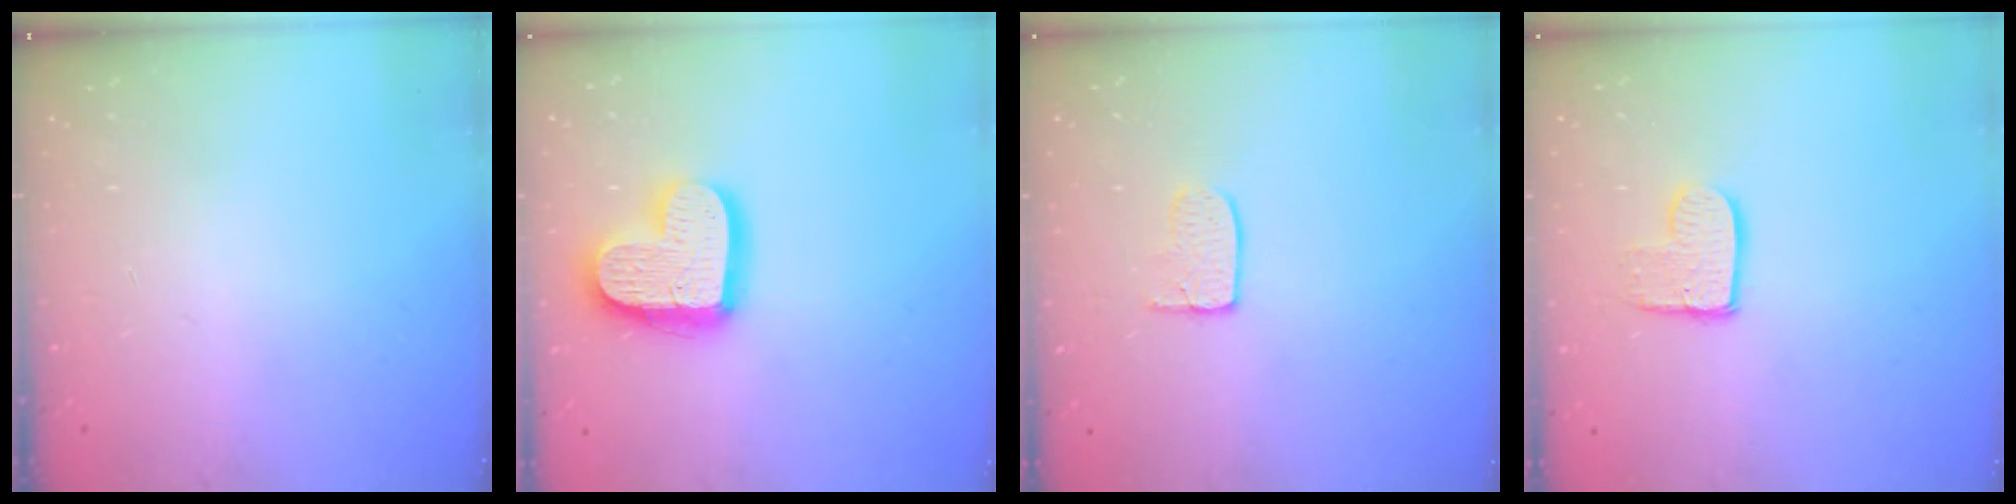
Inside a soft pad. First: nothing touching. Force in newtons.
{"total": 16.4, "press": 16.4, "slide": 1.0}
{"total": 4.9, "press": 4.9, "slide": 0.3}
{"total": 9.0, "press": 9.0, "slide": 0.7}